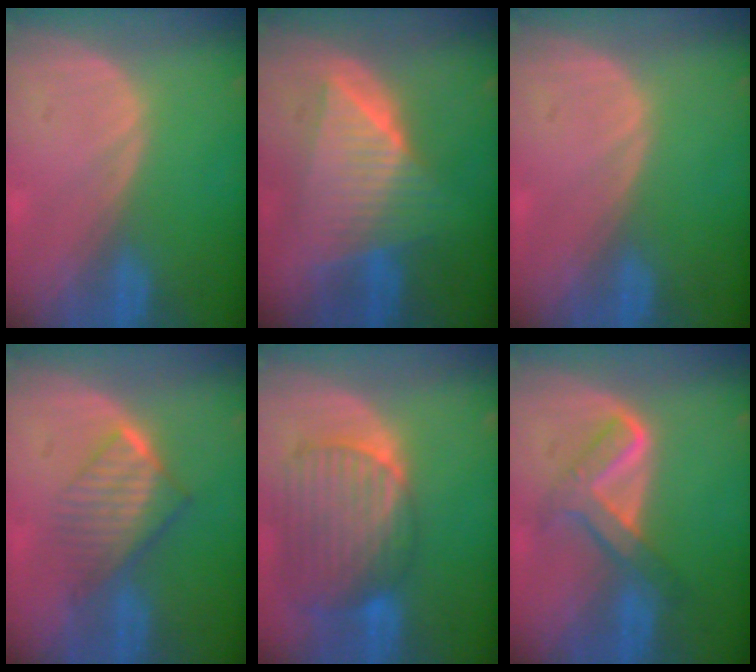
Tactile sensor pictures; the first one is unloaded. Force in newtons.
{"total": 8.8, "press": 8.8, "slide": 0.5}
{"total": 0.0}
{"total": 6.7, "press": 6.1, "slide": 2.9}
{"total": 10.5, "press": 8.9, "slide": 5.5}
{"total": 5.8, "press": 5.8, "slide": 0.2}